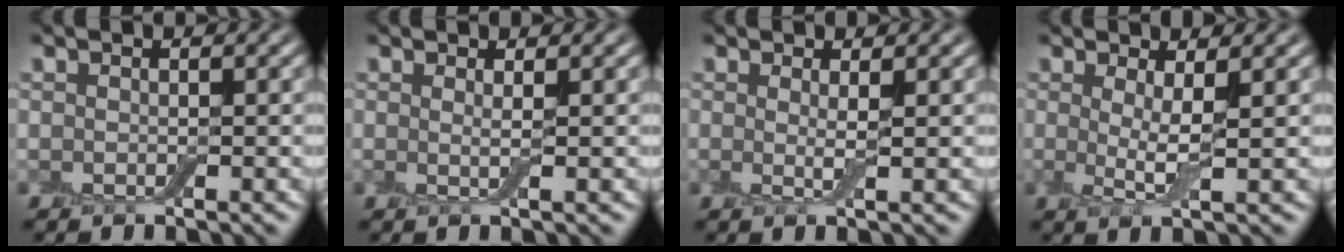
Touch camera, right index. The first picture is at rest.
{"total": 1.1, "force": [0.3, 0.2, 1.0], "torque": [-0.015, -0.006, 0.000]}
{"total": 1.5, "force": [0.3, 0.2, 1.4], "torque": [-0.027, -0.007, 0.002]}
{"total": 2.8, "force": [0.6, 0.5, 2.6], "torque": [-0.047, -0.011, 0.009]}